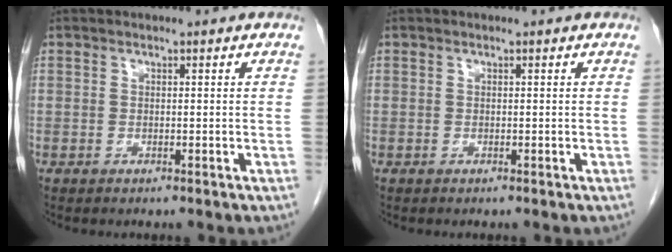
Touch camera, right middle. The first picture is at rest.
{"total": 0.0}